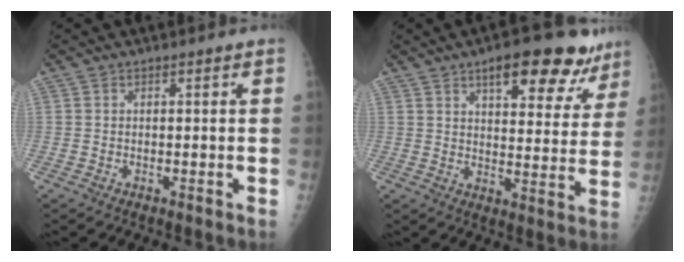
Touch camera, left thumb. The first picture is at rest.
{"total": 15.9, "force": [9.9, 6.4, 10.6], "torque": [-0.089, -0.037, 0.134]}